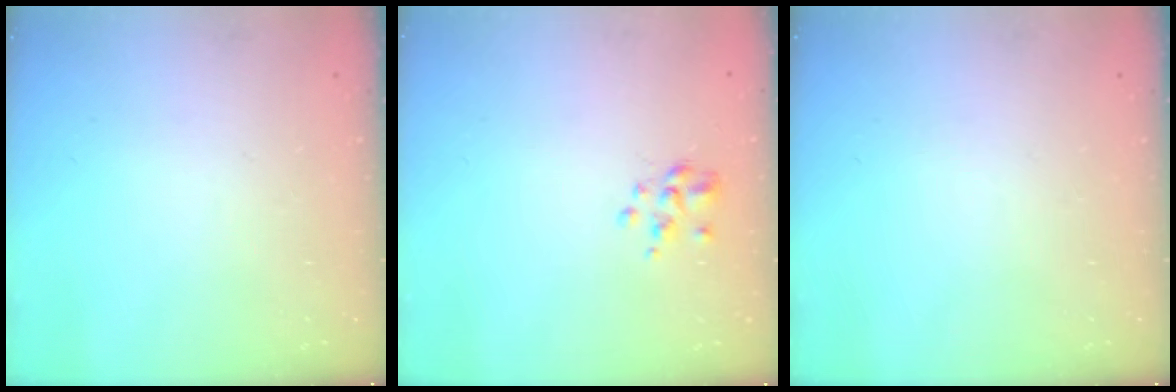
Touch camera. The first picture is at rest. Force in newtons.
{"total": 2.7, "press": 2.6, "slide": 0.6}
{"total": 0.0}